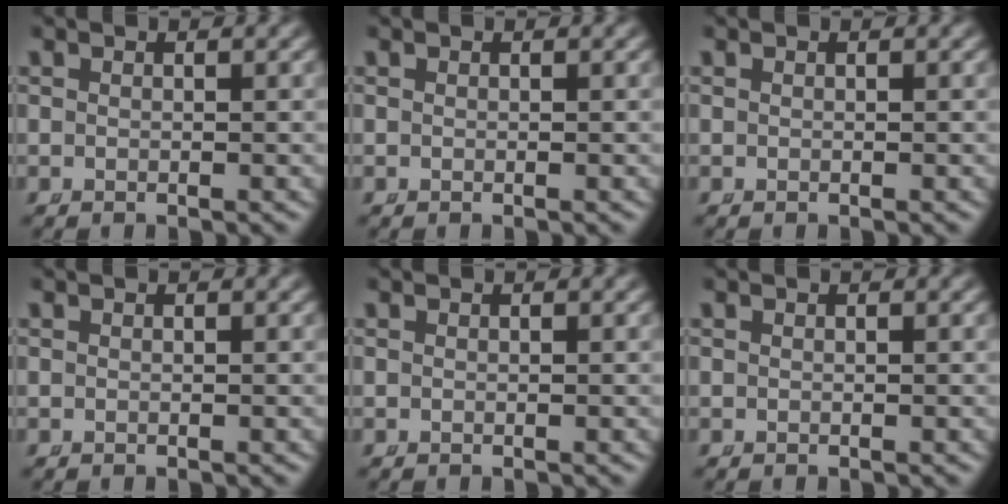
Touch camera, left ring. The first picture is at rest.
{"total": 0.0}
{"total": 0.0}
{"total": 0.0}
{"total": 0.0}
{"total": 0.0}